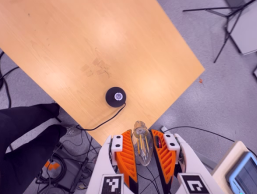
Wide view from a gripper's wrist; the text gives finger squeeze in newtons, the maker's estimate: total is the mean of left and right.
{"total": 12.7, "left": 12.8, "right": 12.6}